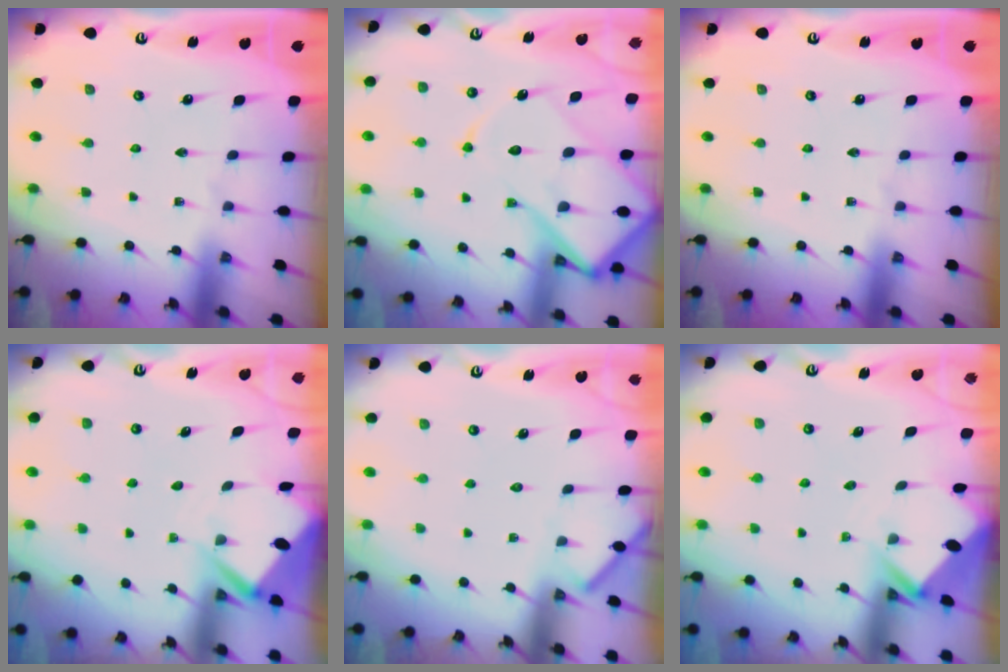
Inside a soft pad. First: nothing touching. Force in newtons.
{"total": 16.3, "press": 16.2, "slide": 1.7}
{"total": 0.0}
{"total": 3.5, "press": 3.5, "slide": 0.4}
{"total": 1.7, "press": 1.6, "slide": 0.1}
{"total": 2.7, "press": 2.7, "slide": 0.2}